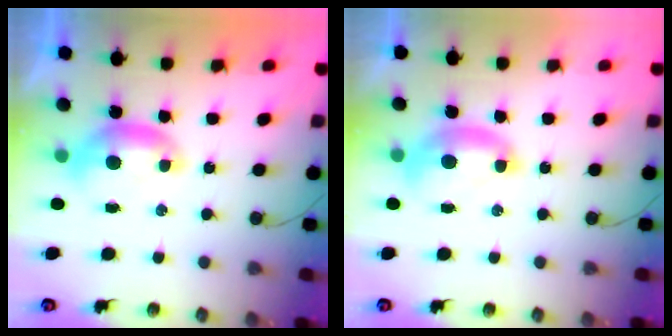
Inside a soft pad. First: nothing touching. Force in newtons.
{"total": 2.0, "press": 1.9, "slide": 0.4}